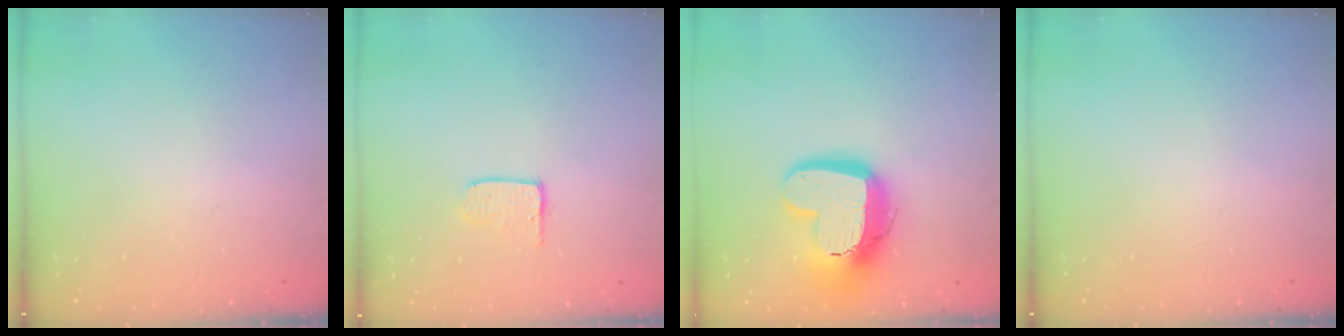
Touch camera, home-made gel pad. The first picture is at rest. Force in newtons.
{"total": 4.0, "press": 4.0, "slide": 0.4}
{"total": 16.6, "press": 16.5, "slide": 1.6}
{"total": 0.0}